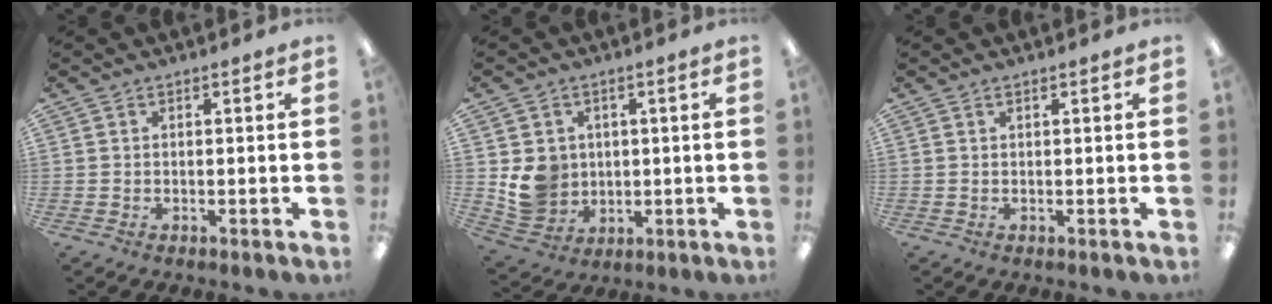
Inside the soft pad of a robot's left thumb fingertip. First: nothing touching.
{"total": 8.0, "force": [1.0, 7.6, 2.2], "torque": [-0.044, 0.001, 0.026]}
{"total": 0.8, "force": [0.4, 0.2, 0.6], "torque": [-0.013, 0.001, 0.008]}